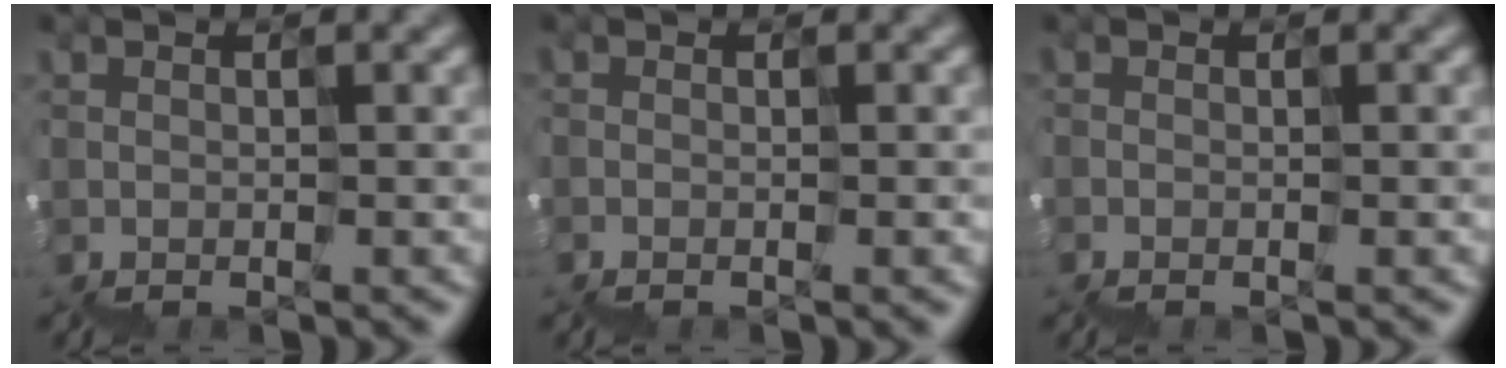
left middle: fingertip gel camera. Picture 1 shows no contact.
{"total": 0.6, "force": [-0.4, 0.2, 0.4], "torque": [-0.007, -0.001, -0.008]}
{"total": 0.0}